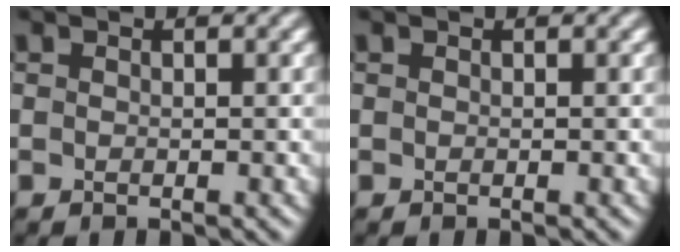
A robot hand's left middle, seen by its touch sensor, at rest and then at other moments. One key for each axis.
{"total": 0.0}